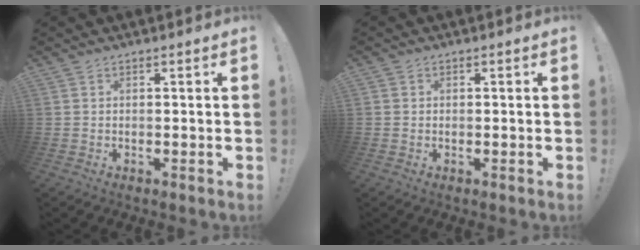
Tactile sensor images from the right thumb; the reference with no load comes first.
{"total": 0.9, "force": [0.3, 0.8, 0.0], "torque": [0.001, 0.003, 0.004]}